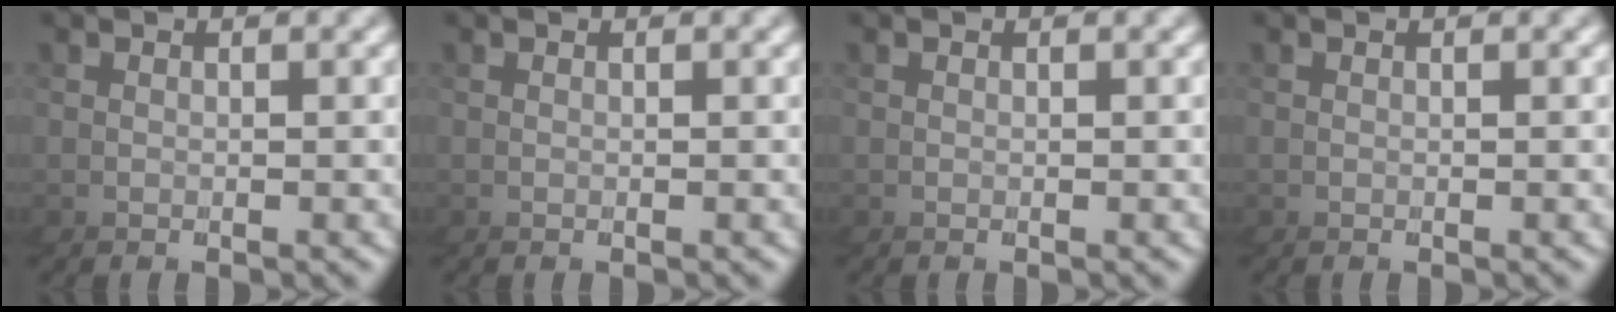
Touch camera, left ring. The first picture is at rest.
{"total": 0.0}
{"total": 0.0}
{"total": 0.0}